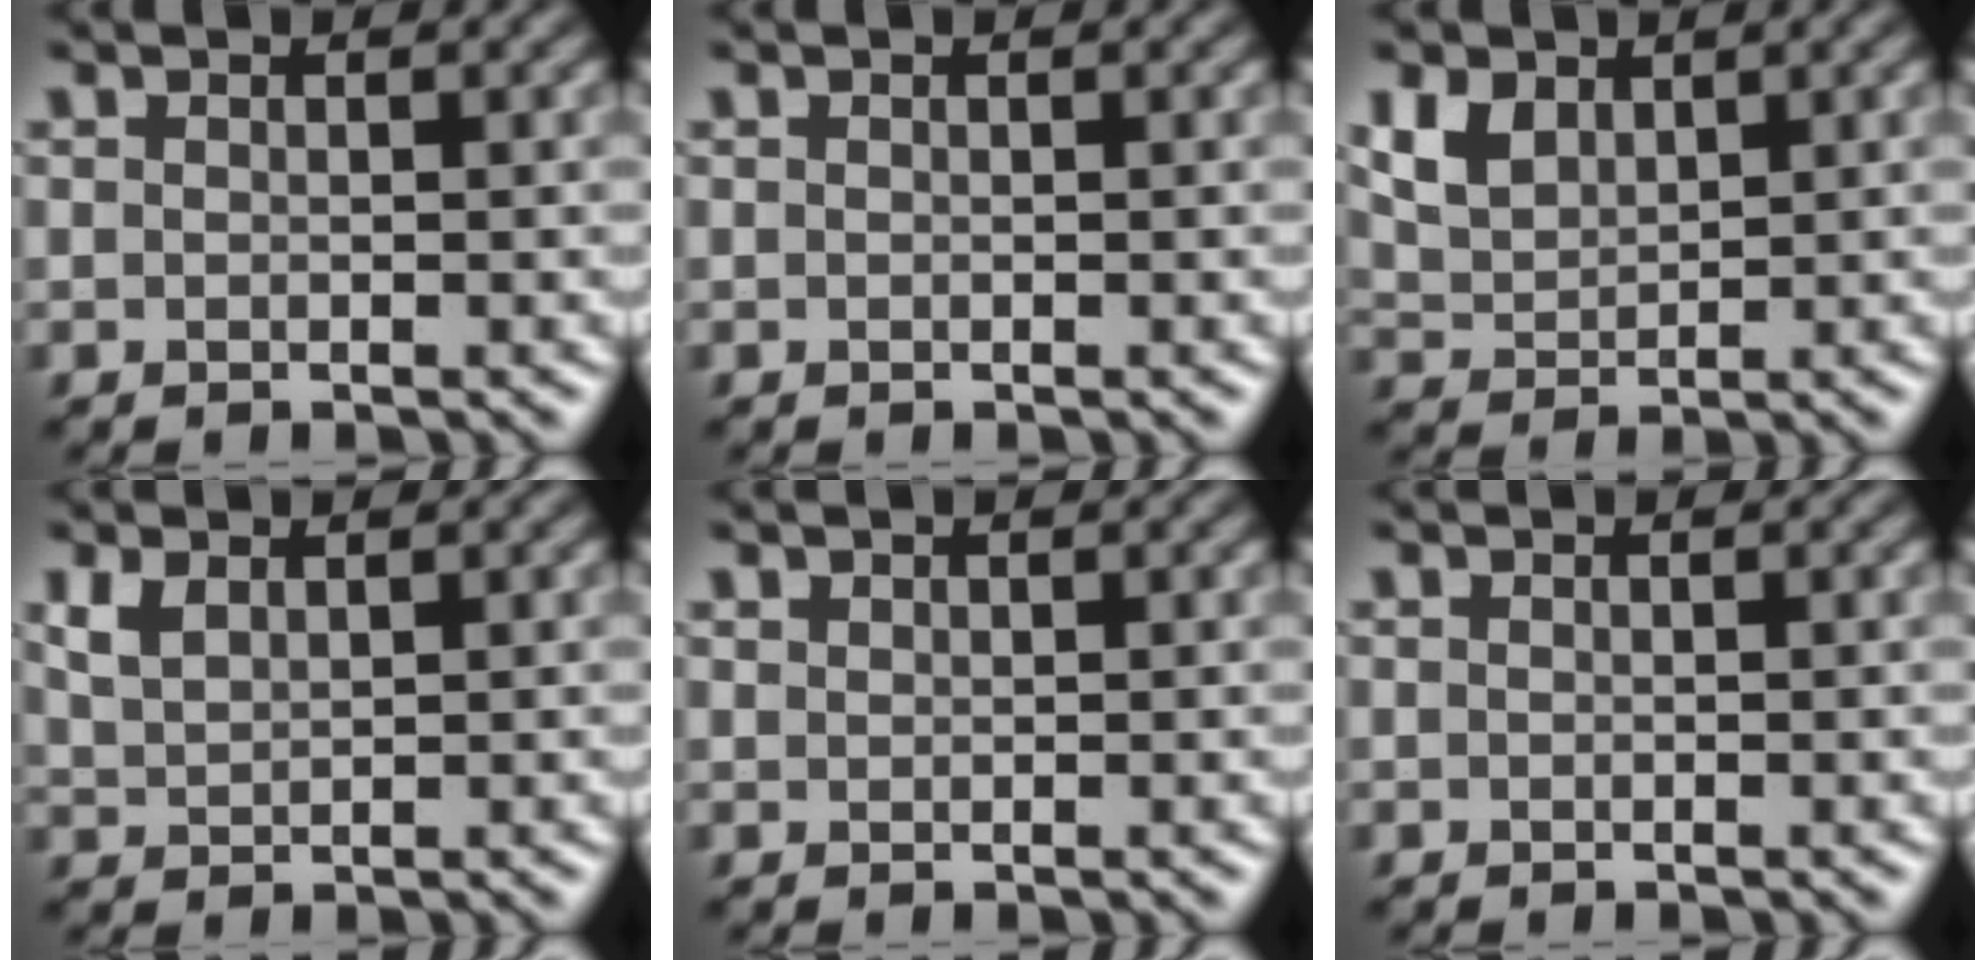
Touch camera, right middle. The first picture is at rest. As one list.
[{"total": 0.0}, {"total": 3.3, "force": [1.8, 2.1, 1.8], "torque": [-0.046, -0.001, 0.040]}, {"total": 1.9, "force": [1.2, 0.9, 1.1], "torque": [-0.030, 0.001, 0.031]}, {"total": 0.5, "force": [0.5, 0.2, 0.0], "torque": [0.000, 0.000, 0.012]}, {"total": 0.0}]